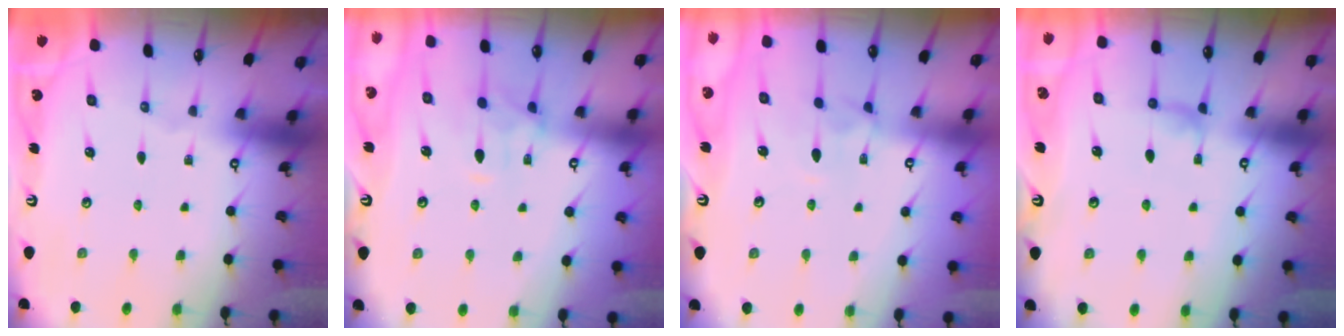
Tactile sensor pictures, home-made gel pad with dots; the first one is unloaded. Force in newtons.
{"total": 2.4, "press": 2.2, "slide": 1.1}
{"total": 2.6, "press": 2.5, "slide": 0.6}
{"total": 1.3, "press": 1.1, "slide": 0.7}